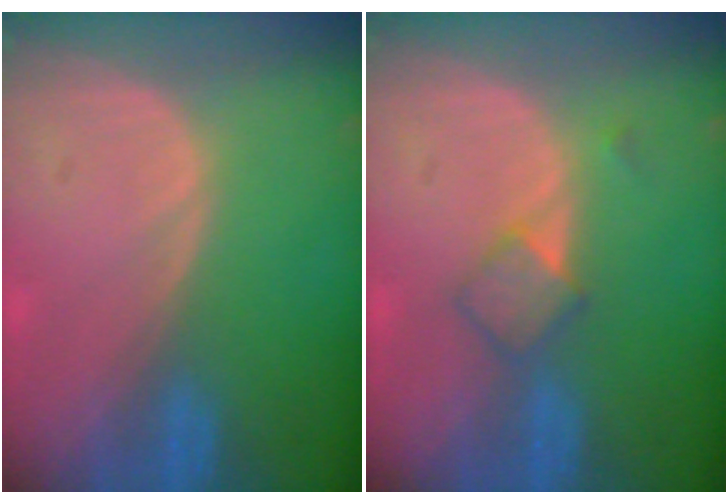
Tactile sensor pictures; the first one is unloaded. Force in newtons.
{"total": 3.1, "press": 3.1, "slide": 0.2}